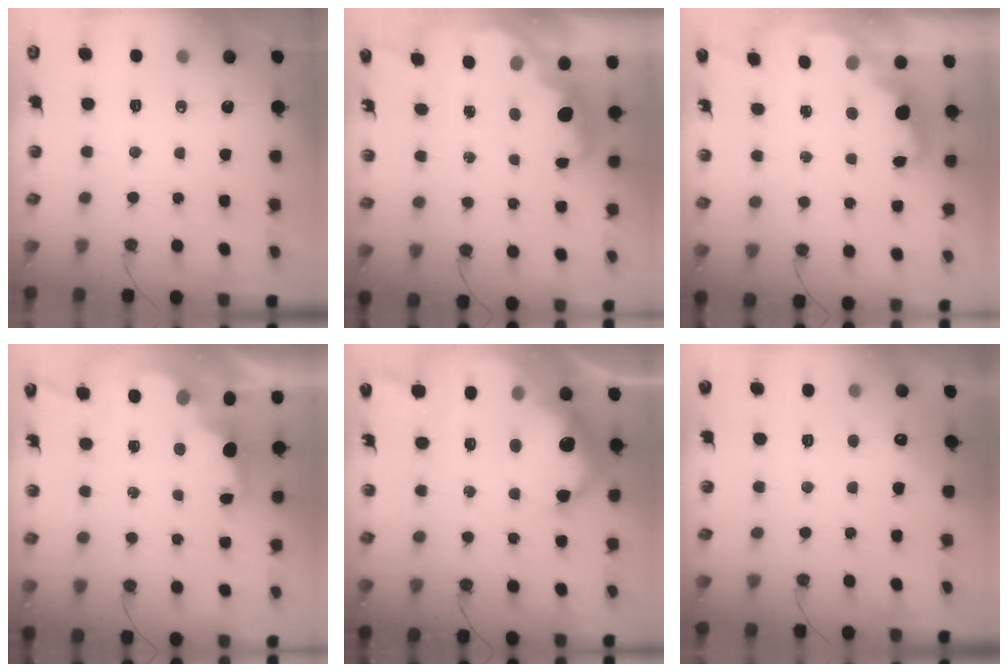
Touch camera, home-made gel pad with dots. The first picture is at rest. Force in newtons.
{"total": 3.3, "press": 3.3, "slide": 0.6}
{"total": 2.3, "press": 2.2, "slide": 0.7}
{"total": 2.5, "press": 2.4, "slide": 0.8}
{"total": 22.7, "press": 22.7, "slide": 1.8}
{"total": 4.7, "press": 4.5, "slide": 1.2}